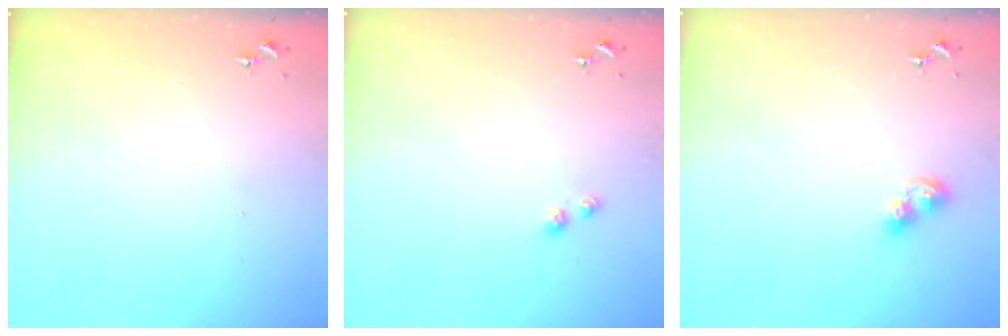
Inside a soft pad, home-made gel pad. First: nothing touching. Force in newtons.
{"total": 3.5, "press": 3.4, "slide": 0.4}
{"total": 6.4, "press": 6.4, "slide": 0.3}